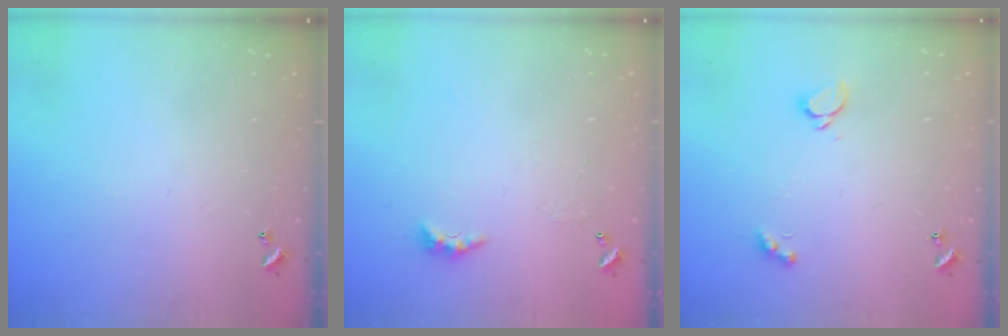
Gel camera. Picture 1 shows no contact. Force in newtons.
{"total": 3.0, "press": 2.9, "slide": 0.7}
{"total": 1.8, "press": 1.6, "slide": 0.8}